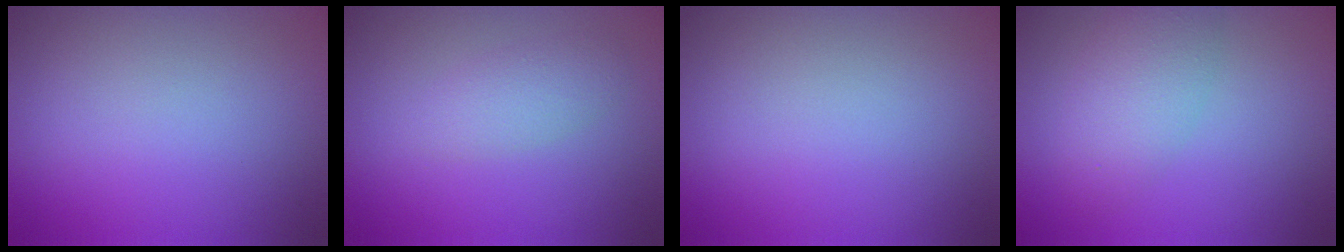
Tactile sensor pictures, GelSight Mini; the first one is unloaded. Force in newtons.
{"total": 1.9, "press": 1.9, "slide": 0.1}
{"total": 0.0}
{"total": 3.7, "press": 3.7, "slide": 0.1}